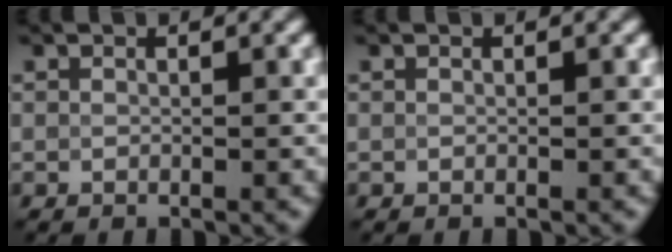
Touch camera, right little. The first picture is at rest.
{"total": 0.0}